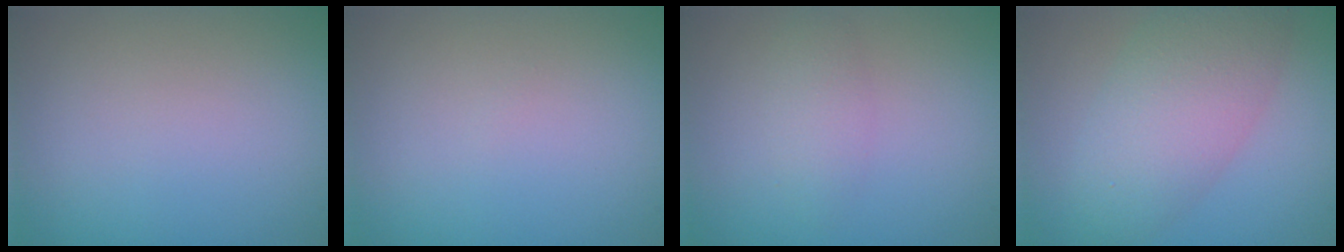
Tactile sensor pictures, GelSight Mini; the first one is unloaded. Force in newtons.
{"total": 0.0}
{"total": 1.8, "press": 1.8, "slide": 0.1}
{"total": 6.1, "press": 6.1, "slide": 0.3}